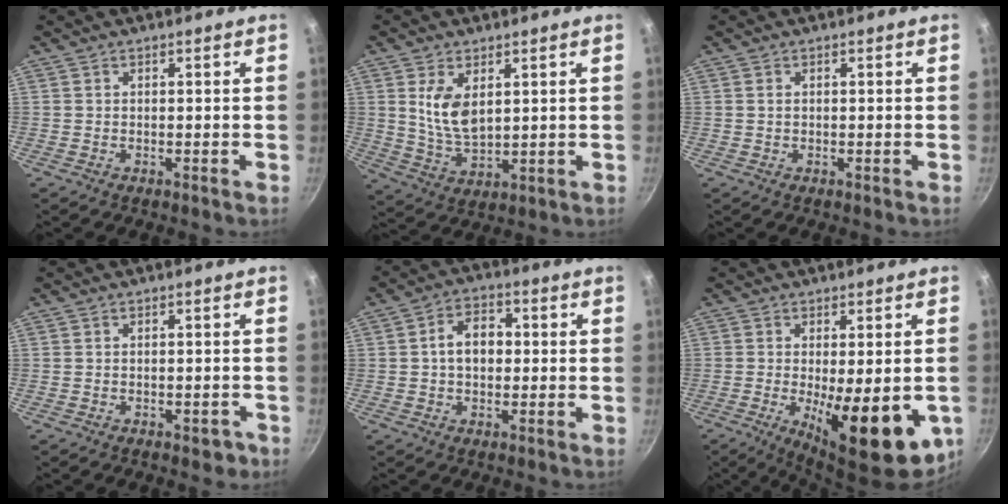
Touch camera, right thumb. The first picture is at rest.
{"total": 8.2, "force": [2.5, 4.5, 6.4], "torque": [-0.115, -0.026, 0.057]}
{"total": 0.6, "force": [0.1, 0.5, 0.4], "torque": [-0.005, 0.002, 0.002]}
{"total": 2.6, "force": [-1.4, 1.4, 1.7], "torque": [-0.009, 0.017, -0.008]}
{"total": 7.0, "force": [0.2, 5.0, 4.9], "torque": [-0.054, 0.021, -0.004]}
{"total": 16.5, "force": [-3.9, 5.7, 15.0], "torque": [-0.193, -0.015, -0.043]}